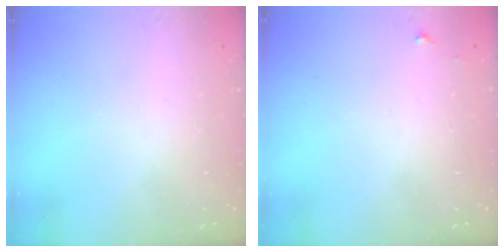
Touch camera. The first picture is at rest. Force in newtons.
{"total": 3.9, "press": 3.9, "slide": 0.4}